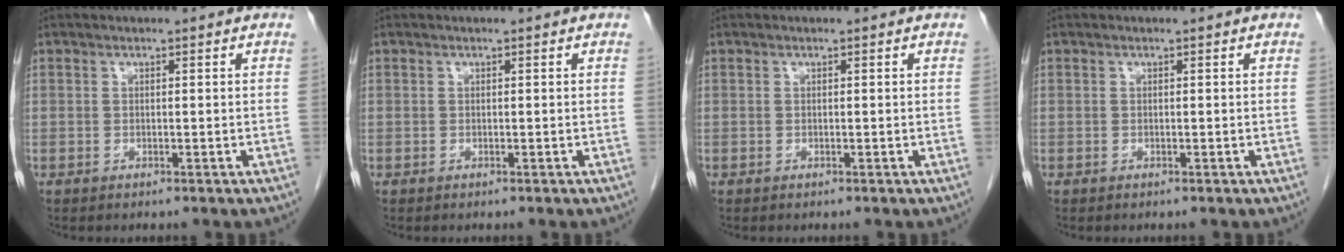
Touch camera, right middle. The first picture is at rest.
{"total": 0.0}
{"total": 0.0}
{"total": 0.0}